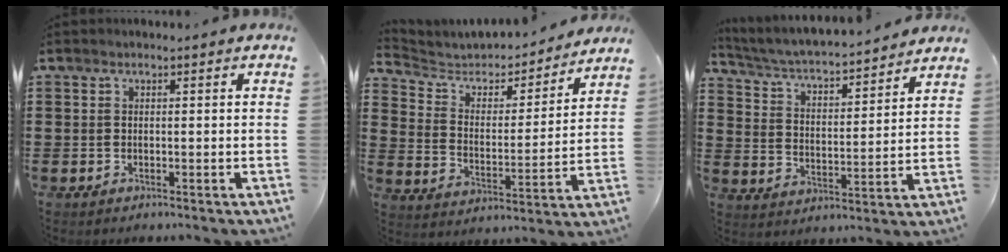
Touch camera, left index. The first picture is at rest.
{"total": 4.2, "force": [3.7, 1.8, 0.7], "torque": [-0.042, -0.030, 0.054]}
{"total": 3.7, "force": [3.5, 0.1, 1.2], "torque": [-0.042, -0.033, 0.051]}